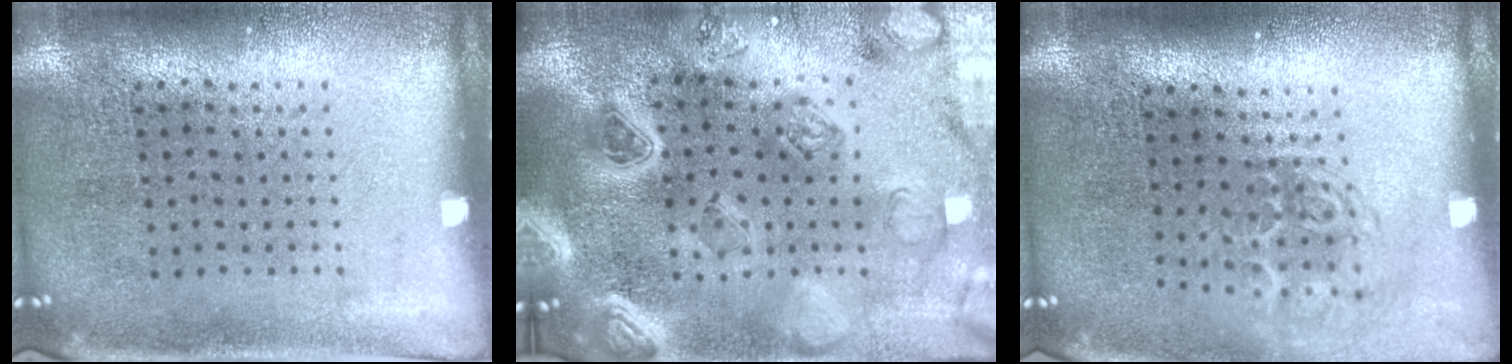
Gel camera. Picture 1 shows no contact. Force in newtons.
{"total": 3.7, "press": 3.5, "slide": 1.3}
{"total": 1.7, "press": 1.1, "slide": 1.3}